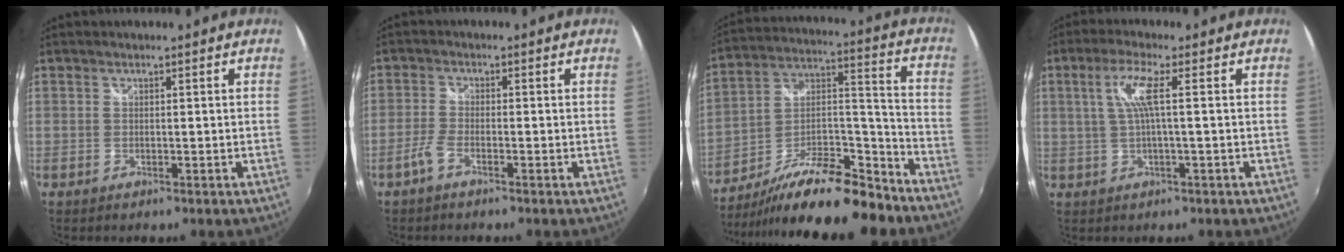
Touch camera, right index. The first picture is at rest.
{"total": 2.9, "force": [-1.9, 0.6, 2.0], "torque": [-0.056, 0.000, -0.044]}
{"total": 21.2, "force": [-16.2, 5.2, 12.6], "torque": [-0.222, -0.002, -0.265]}
{"total": 5.3, "force": [0.8, -0.2, 5.2], "torque": [-0.106, 0.001, 0.022]}